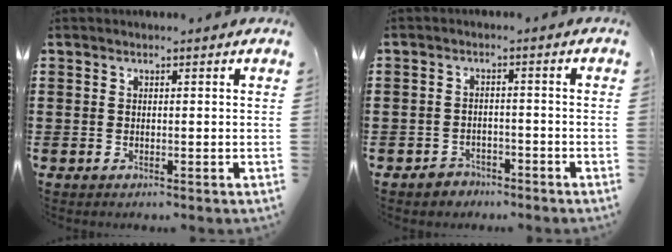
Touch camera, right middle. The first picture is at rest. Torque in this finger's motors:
{"motor_torque": [0.55, 0.24, -0.01, 0.00]}